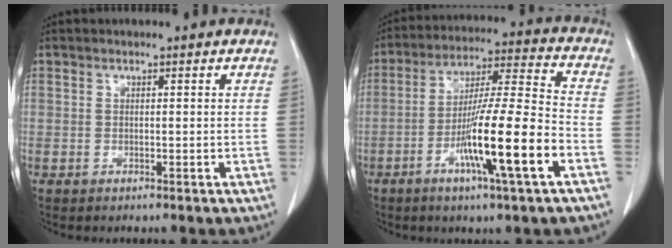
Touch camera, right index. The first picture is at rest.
{"total": 15.0, "force": [-5.8, -0.3, 13.8], "torque": [-0.251, -0.009, -0.102]}